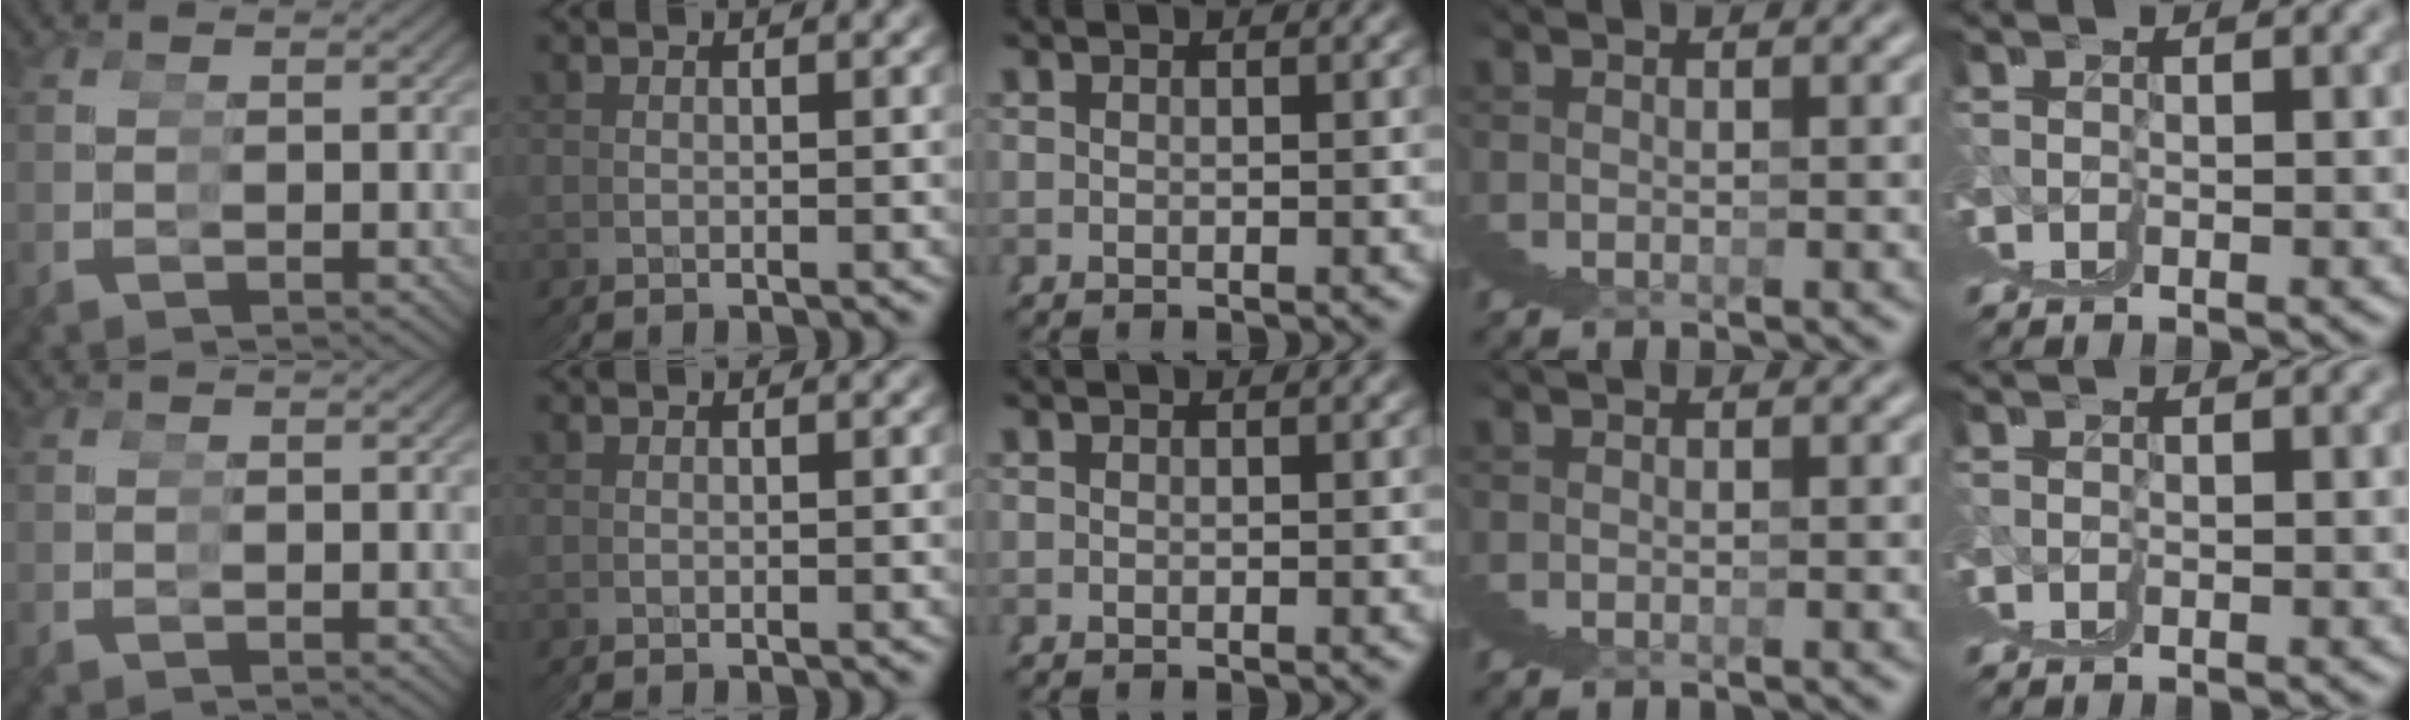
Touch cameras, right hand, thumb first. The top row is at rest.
{}